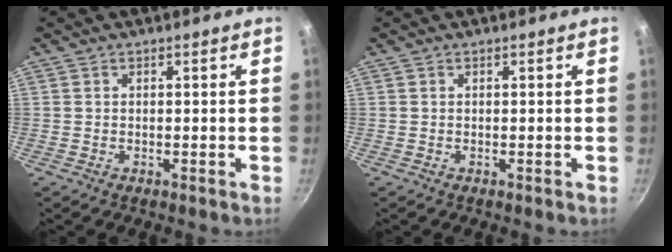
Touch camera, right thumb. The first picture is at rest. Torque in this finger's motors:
{"motor_torque": [0.00, 0.00, 0.05, -0.05, 0.00]}